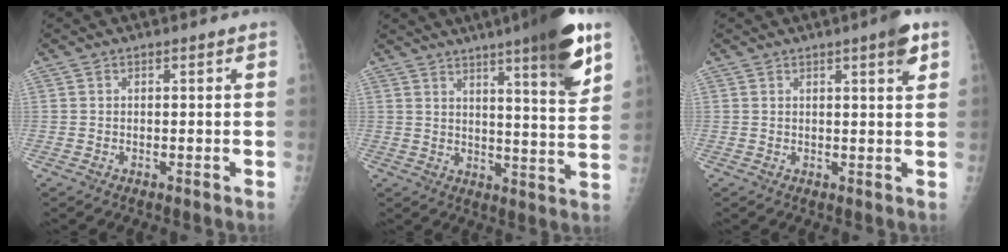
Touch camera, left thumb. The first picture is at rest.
{"total": 15.7, "force": [9.1, 2.0, 12.6], "torque": [-0.159, -0.046, 0.129]}
{"total": 4.0, "force": [2.2, 0.5, 3.3], "torque": [-0.040, -0.010, 0.027]}